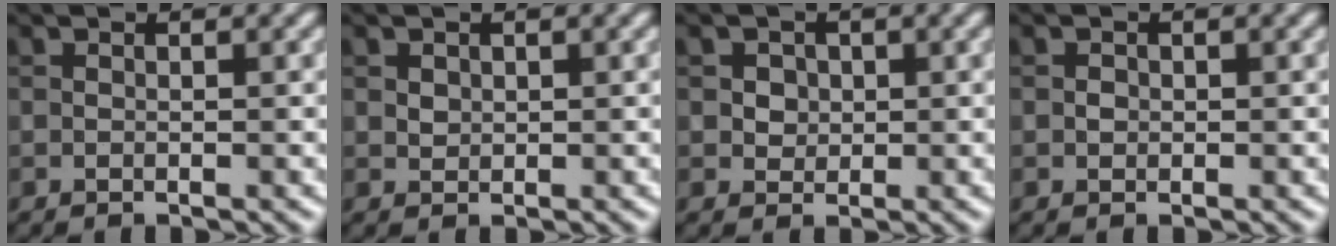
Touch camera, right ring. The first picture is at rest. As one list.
[{"total": 0.9, "force": [0.4, 0.7, 0.3], "torque": [-0.004, -0.002, 0.010]}, {"total": 2.0, "force": [0.6, 1.7, 0.8], "torque": [-0.011, 0.002, 0.016]}, {"total": 0.6, "force": [0.0, 0.6, 0.2], "torque": [-0.001, -0.003, -0.001]}]